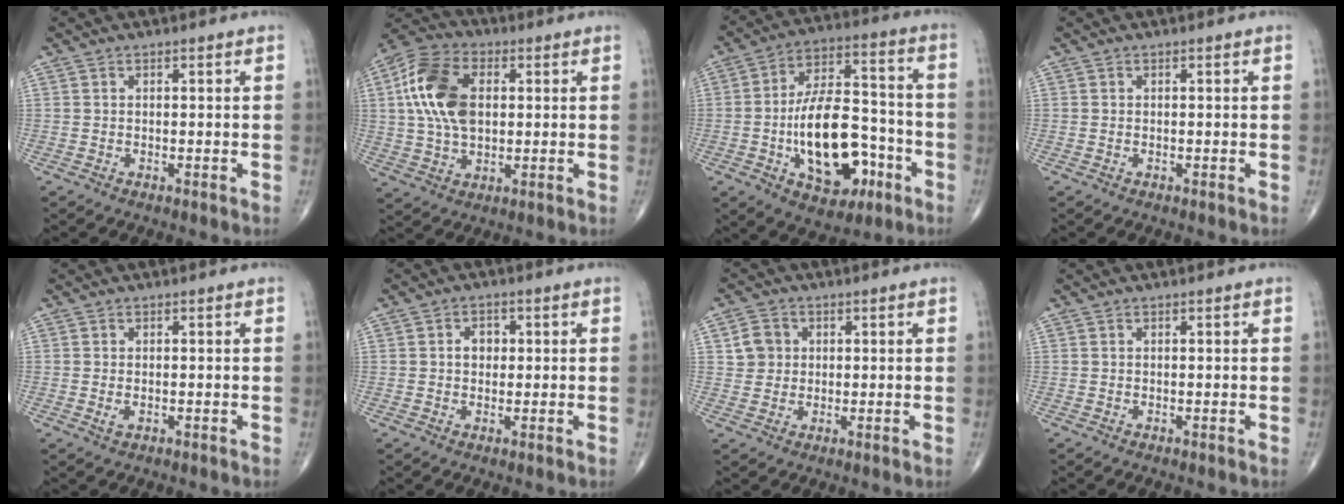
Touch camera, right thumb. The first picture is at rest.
{"total": 14.6, "force": [2.5, 9.0, 11.2], "torque": [-0.214, 0.014, 0.040]}
{"total": 19.7, "force": [-6.0, 10.7, 15.4], "torque": [-0.224, 0.044, -0.087]}
{"total": 0.0}
{"total": 1.4, "force": [-0.3, 0.9, 1.1], "torque": [-0.022, -0.003, -0.003]}
{"total": 3.1, "force": [0.3, 2.5, 1.8], "torque": [-0.013, 0.007, 0.003]}
{"total": 4.4, "force": [1.0, 4.1, 1.4], "torque": [-0.004, 0.001, 0.013]}
{"total": 0.0}